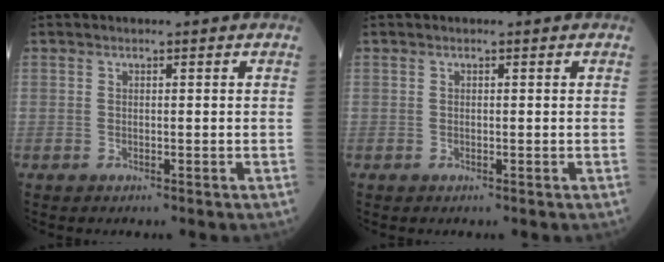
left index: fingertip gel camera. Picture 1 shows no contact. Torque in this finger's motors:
{"motor_torque": [-0.30, 0.43, -0.02, -0.01]}